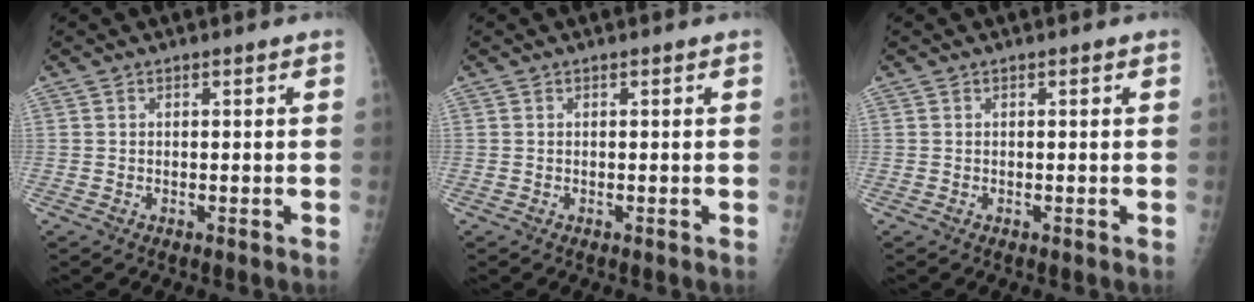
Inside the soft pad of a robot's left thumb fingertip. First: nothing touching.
{"total": 0.0}
{"total": 0.0}